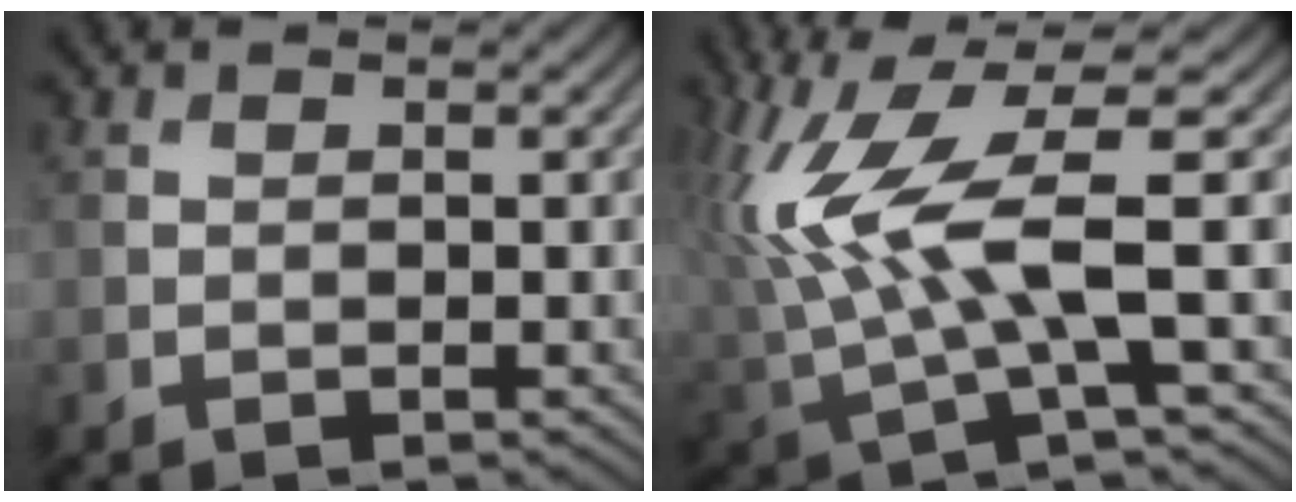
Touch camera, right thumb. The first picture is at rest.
{"total": 12.7, "force": [1.7, 4.3, 11.8], "torque": [-0.278, 0.004, 0.033]}